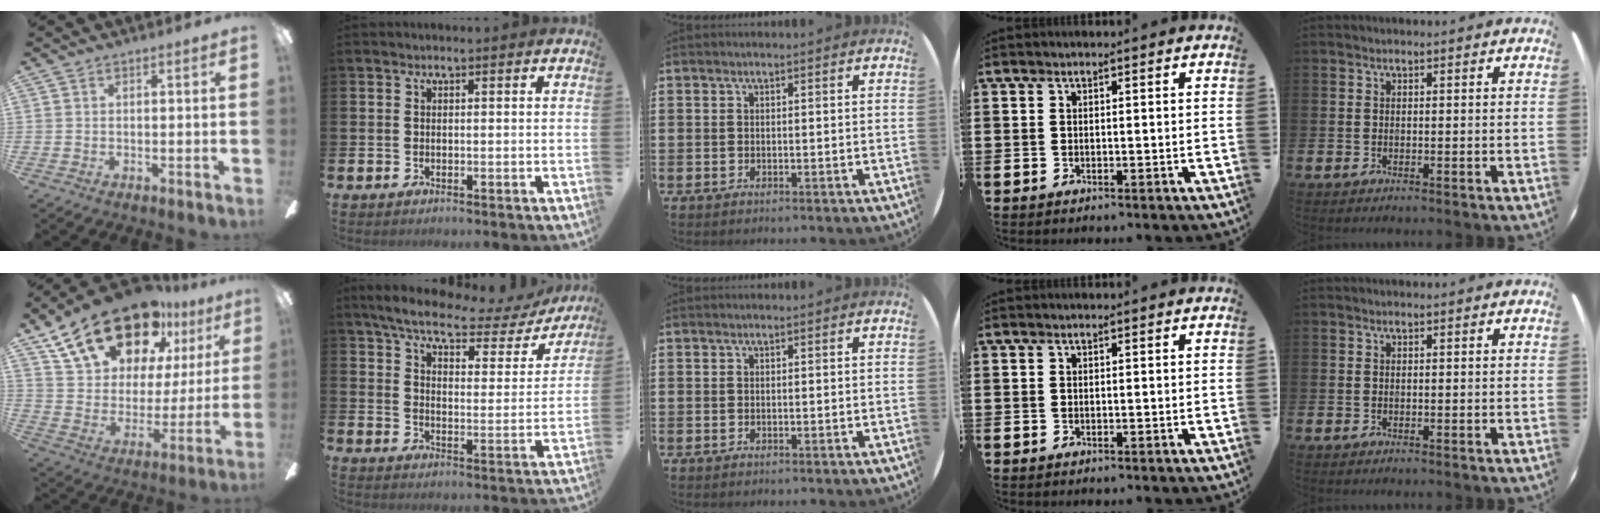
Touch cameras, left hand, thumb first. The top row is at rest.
{"thumb": {"total": 22.8, "force": [15.8, 11.7, 11.7], "torque": [-0.207, -0.088, 0.281]}, "index": {"total": 6.7, "force": [5.5, 1.7, 3.3], "torque": [-0.082, -0.034, 0.087]}}